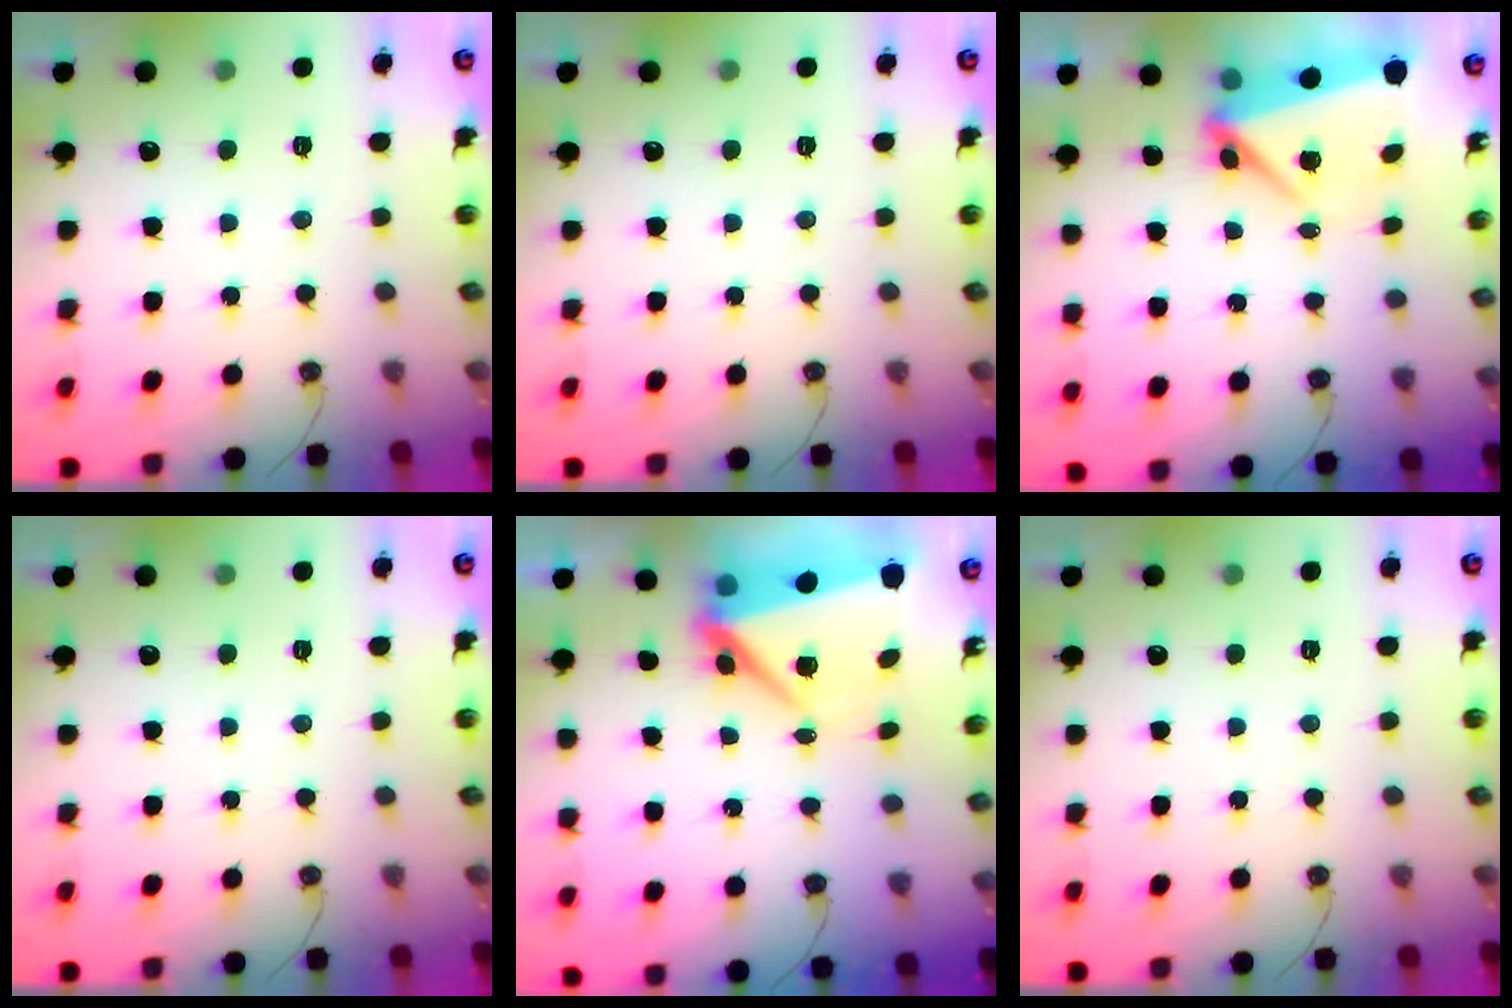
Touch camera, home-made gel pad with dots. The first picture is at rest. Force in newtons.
{"total": 0.0}
{"total": 7.3, "press": 5.9, "slide": 4.3}
{"total": 0.0}
{"total": 12.2, "press": 8.5, "slide": 8.7}
{"total": 0.0}